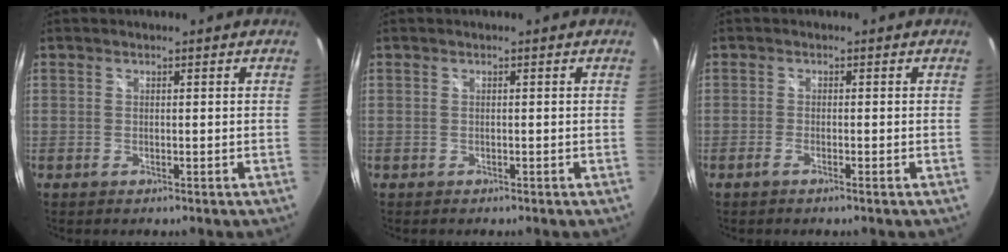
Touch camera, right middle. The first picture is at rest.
{"total": 0.0}
{"total": 1.7, "force": [-1.2, -0.3, 1.1], "torque": [-0.027, -0.003, -0.024]}